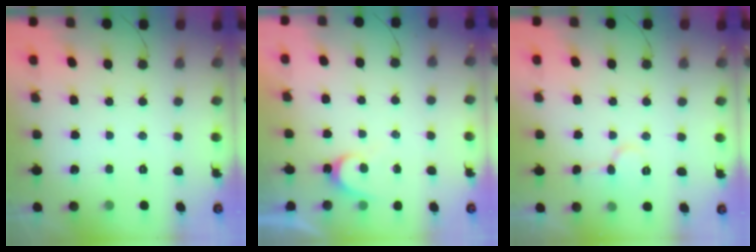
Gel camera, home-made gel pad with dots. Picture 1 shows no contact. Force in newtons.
{"total": 4.9, "press": 4.8, "slide": 0.5}
{"total": 6.7, "press": 6.7, "slide": 0.7}